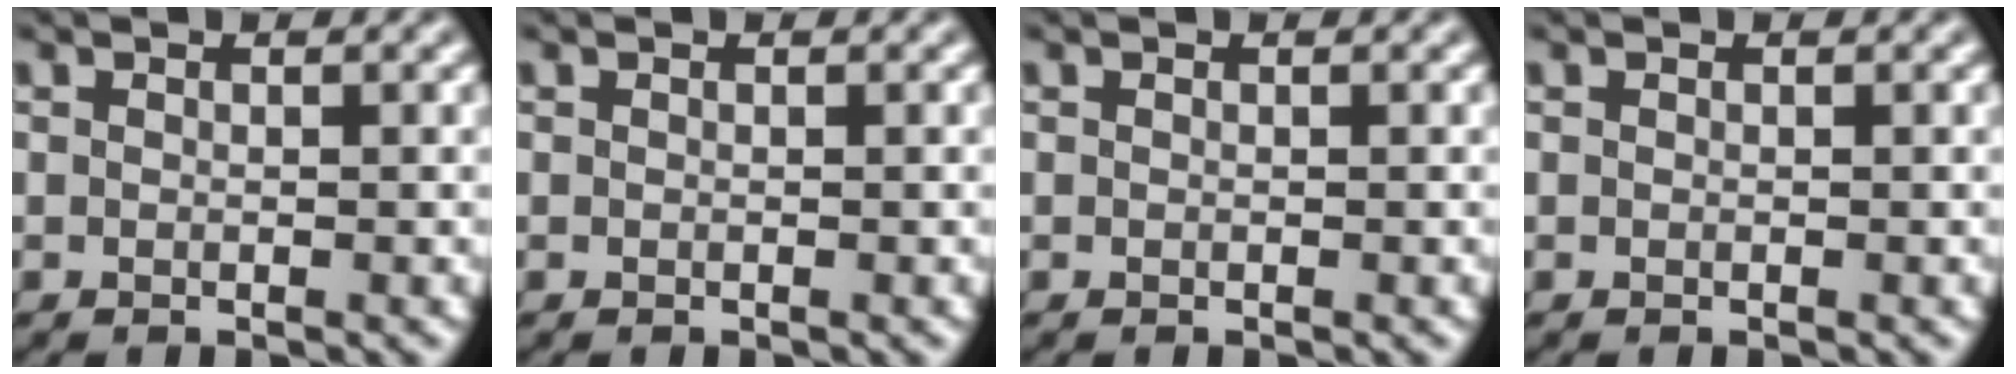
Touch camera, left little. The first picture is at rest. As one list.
[{"total": 0.0}, {"total": 0.0}, {"total": 0.0}]